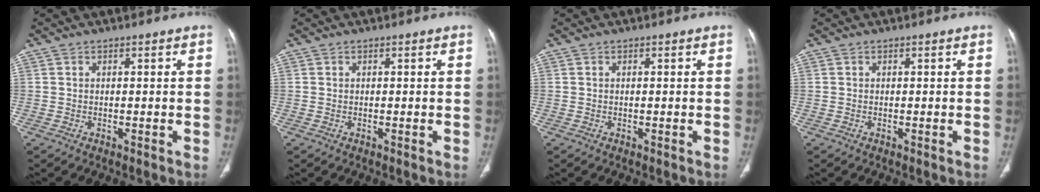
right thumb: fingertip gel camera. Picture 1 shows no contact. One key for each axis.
{"total": 0.0}
{"total": 0.0}
{"total": 0.0}